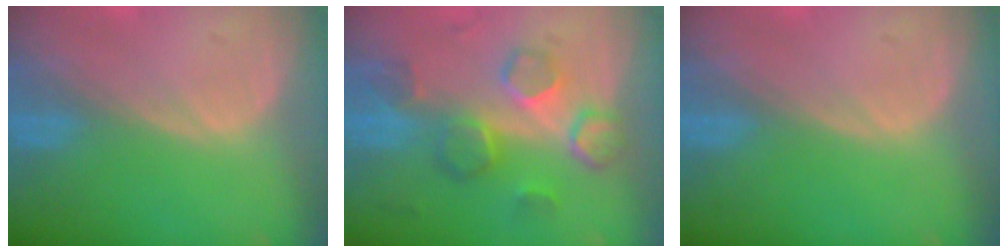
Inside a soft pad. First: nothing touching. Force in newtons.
{"total": 8.7, "press": 8.0, "slide": 3.5}
{"total": 0.0}